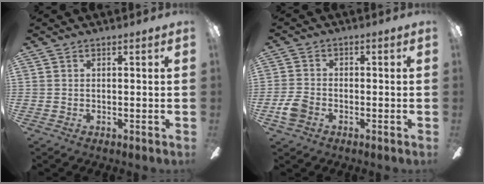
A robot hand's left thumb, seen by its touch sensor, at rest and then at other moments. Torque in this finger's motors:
{"motor_torque": [-0.03, 0.03, 0.16, -0.16, 0.02]}